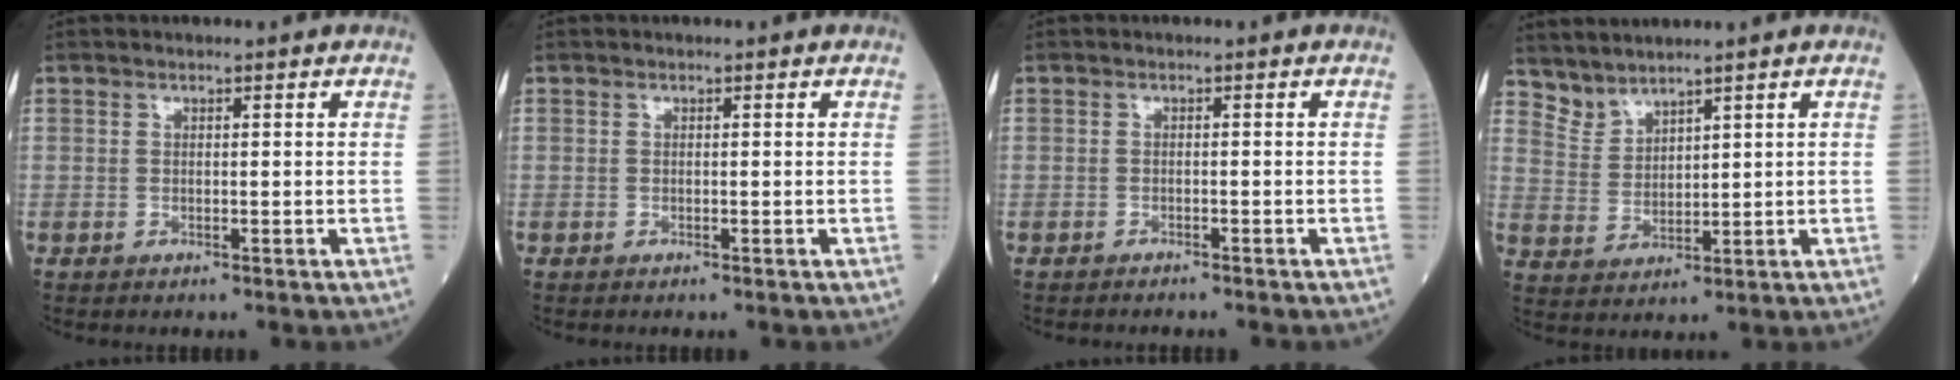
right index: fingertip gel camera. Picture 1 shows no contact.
{"total": 0.0}
{"total": 3.7, "force": [-3.2, 1.1, 1.5], "torque": [-0.028, -0.007, -0.038]}
{"total": 4.2, "force": [3.9, 1.3, 0.3], "torque": [-0.018, 0.004, 0.097]}